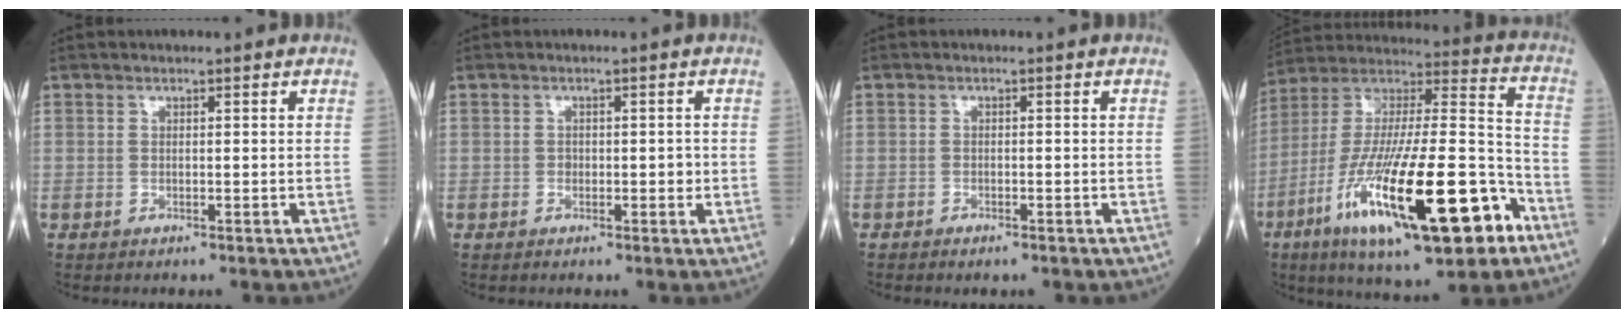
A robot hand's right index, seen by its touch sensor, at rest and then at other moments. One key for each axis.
{"total": 1.4, "fx": -0.3, "fy": 1.0, "fz": 1.0, "tx": -0.010, "ty": 0.003, "tz": -0.003}
{"total": 1.5, "fx": -1.2, "fy": 0.6, "fz": 0.7, "tx": -0.009, "ty": 0.000, "tz": -0.013}
{"total": 28.5, "fx": -12.7, "fy": 5.5, "fz": 24.9, "tx": -0.436, "ty": -0.036, "tz": -0.208}